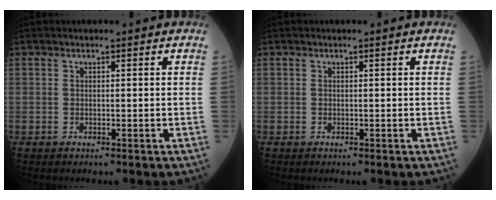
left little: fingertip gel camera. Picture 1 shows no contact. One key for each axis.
{"total": 0.0}